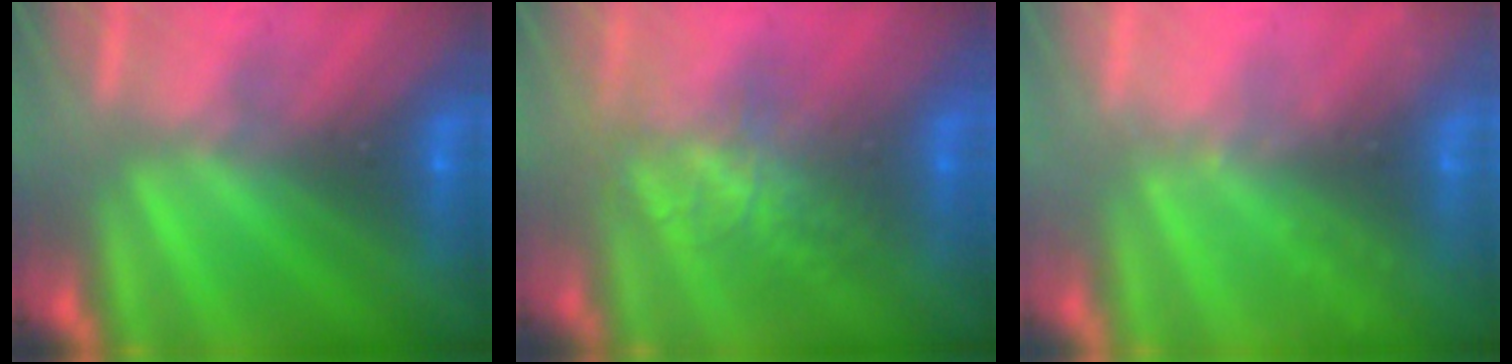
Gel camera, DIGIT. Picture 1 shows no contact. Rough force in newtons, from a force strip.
{"total": 4.4}
{"total": 2.3}